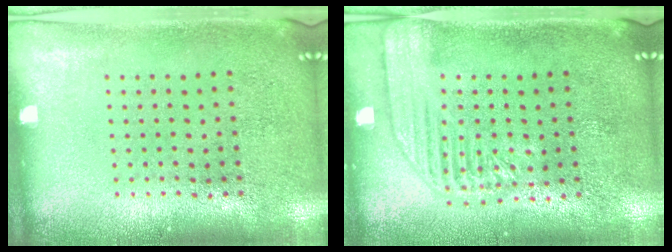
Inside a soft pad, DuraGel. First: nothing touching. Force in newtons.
{"total": 2.0, "press": 1.8, "slide": 0.7}